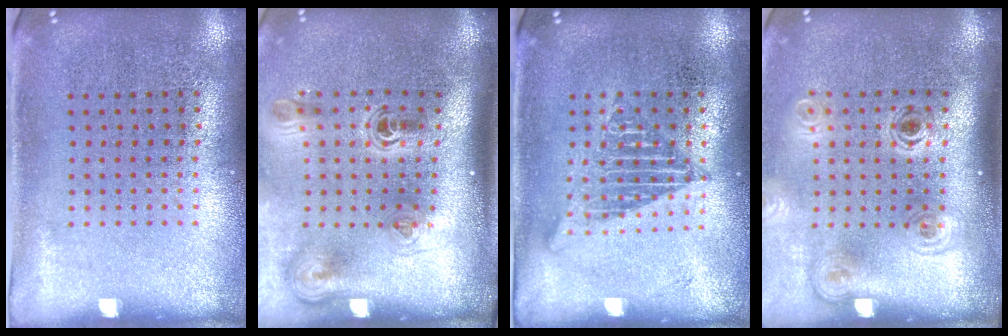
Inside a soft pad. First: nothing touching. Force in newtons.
{"total": 2.3, "press": 1.5, "slide": 1.8}
{"total": 1.3, "press": 1.3, "slide": 0.1}
{"total": 1.9, "press": 1.3, "slide": 1.4}